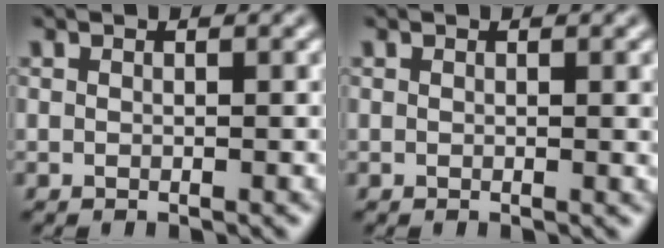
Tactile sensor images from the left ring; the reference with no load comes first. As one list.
[{"total": 0.6, "force": [0.1, 0.1, 0.6], "torque": [-0.006, 0.000, 0.000]}]